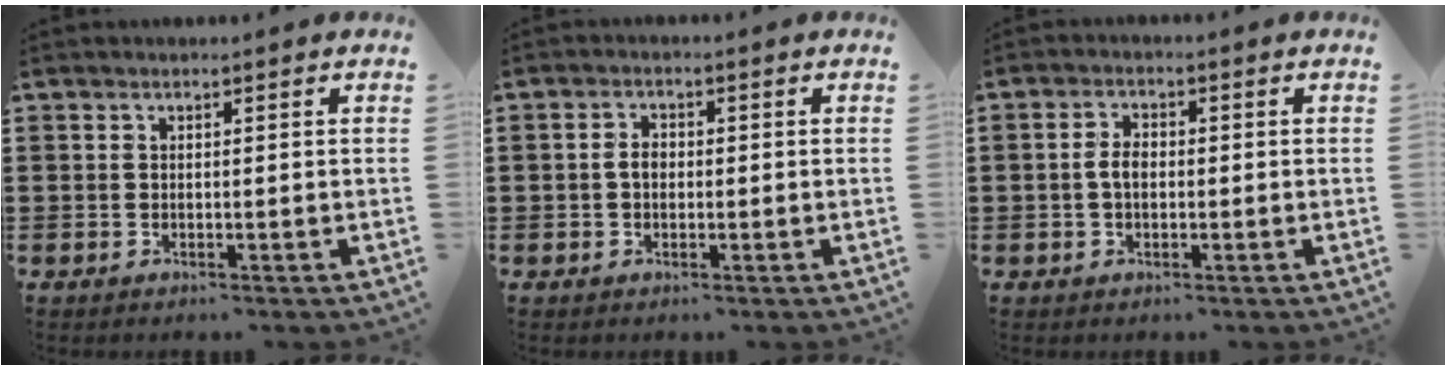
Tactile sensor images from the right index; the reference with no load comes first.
{"total": 2.1, "force": [-0.2, 1.4, 1.6], "torque": [-0.031, 0.005, -0.004]}
{"total": 2.8, "force": [-0.2, 1.6, 2.3], "torque": [-0.052, 0.002, -0.007]}